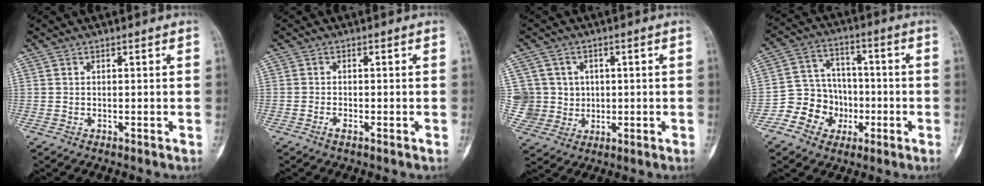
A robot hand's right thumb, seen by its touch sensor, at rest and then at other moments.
{"total": 0.9, "force": [-0.6, 0.3, 0.6], "torque": [-0.016, 0.002, -0.014]}
{"total": 7.6, "force": [1.2, 7.5, 0.6], "torque": [0.019, 0.009, 0.028]}
{"total": 10.8, "force": [-3.8, 9.6, 3.3], "torque": [-0.006, 0.049, -0.068]}